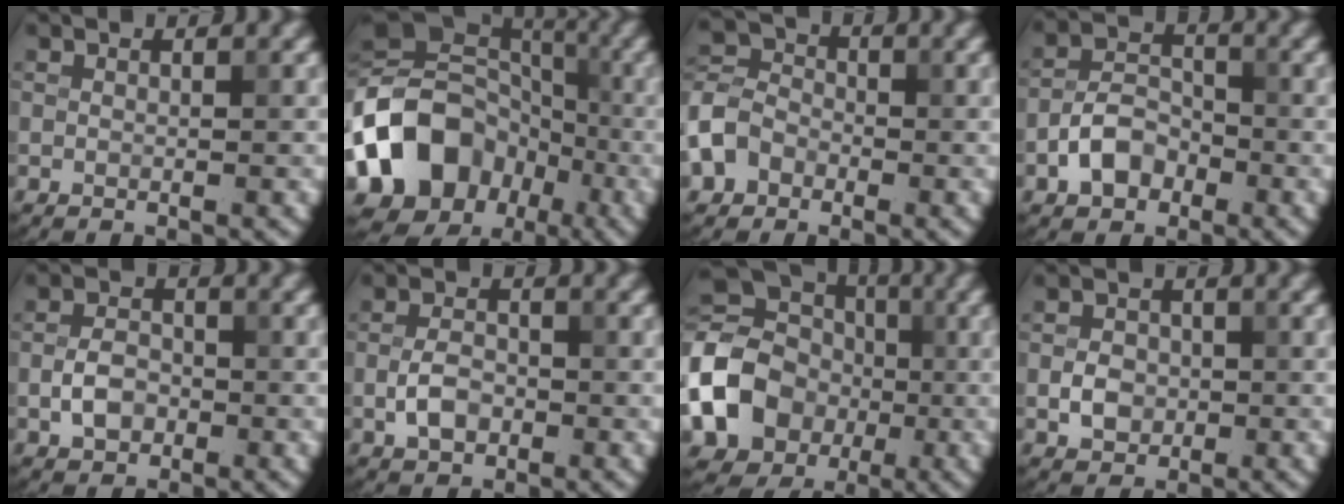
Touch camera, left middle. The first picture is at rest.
{"total": 12.8, "force": [-4.6, 10.1, 6.3], "torque": [-0.128, 0.002, -0.090]}
{"total": 5.0, "force": [-2.3, 3.9, 2.2], "torque": [-0.047, -0.003, -0.056]}
{"total": 3.9, "force": [-1.8, 2.6, 2.2], "torque": [-0.035, 0.008, -0.038]}
{"total": 2.9, "force": [-0.8, 2.1, 1.8], "torque": [-0.033, 0.003, -0.021]}
{"total": 2.9, "force": [-0.8, 1.9, 2.0], "torque": [-0.040, 0.002, -0.019]}
{"total": 12.6, "force": [-2.8, 10.5, 6.4], "torque": [-0.143, -0.015, -0.063]}
{"total": 2.5, "force": [-0.5, 2.0, 1.3], "torque": [-0.020, 0.000, -0.014]}